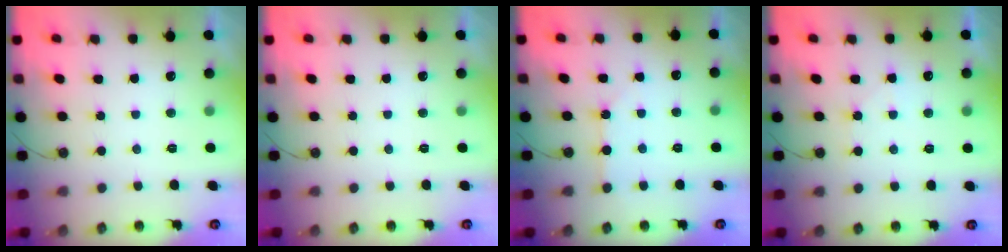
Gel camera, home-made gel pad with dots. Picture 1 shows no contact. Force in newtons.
{"total": 0.0}
{"total": 2.7, "press": 2.7, "slide": 0.4}
{"total": 4.0, "press": 4.0, "slide": 0.5}